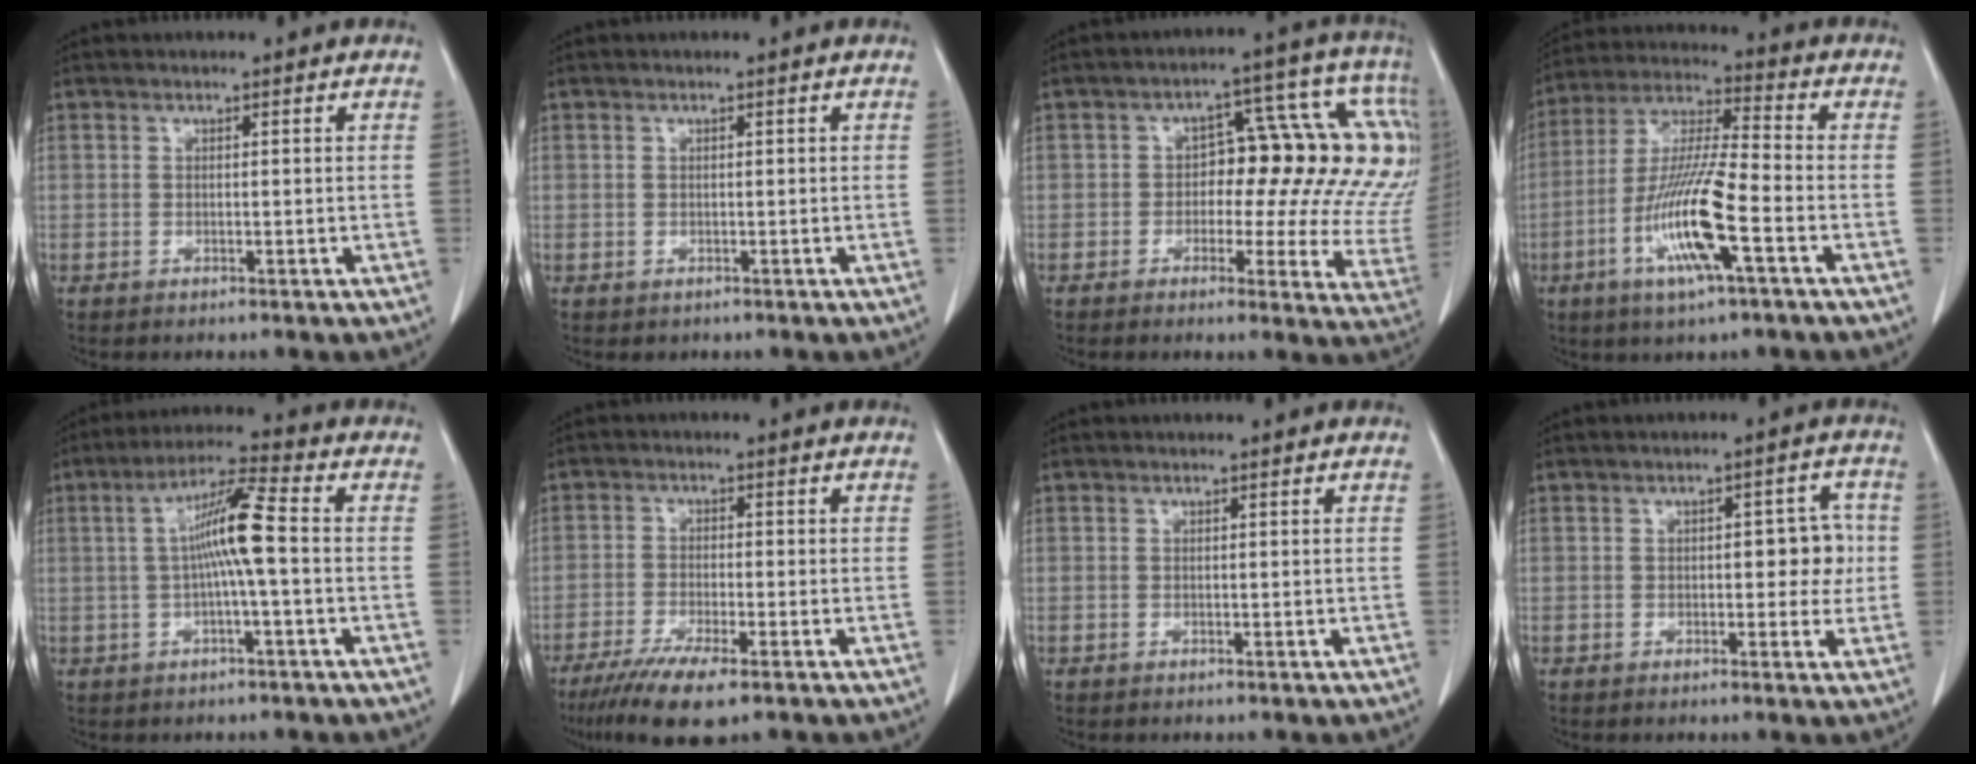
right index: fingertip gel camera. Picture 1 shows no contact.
{"total": 0.7, "force": [-0.1, 0.7, 0.0], "torque": [0.002, 0.004, -0.002]}
{"total": 16.8, "force": [1.9, 7.0, 15.1], "torque": [-0.155, 0.033, 0.015]}
{"total": 13.9, "force": [-5.0, 1.0, 12.9], "torque": [-0.264, -0.010, -0.096]}
{"total": 8.1, "force": [-0.1, -0.1, 8.1], "torque": [-0.152, 0.015, -0.006]}
{"total": 7.6, "force": [-5.1, 1.0, 5.6], "torque": [-0.100, -0.019, -0.085]}
{"total": 0.0}
{"total": 4.9, "force": [0.1, 2.3, 4.3], "torque": [-0.046, 0.018, 0.002]}